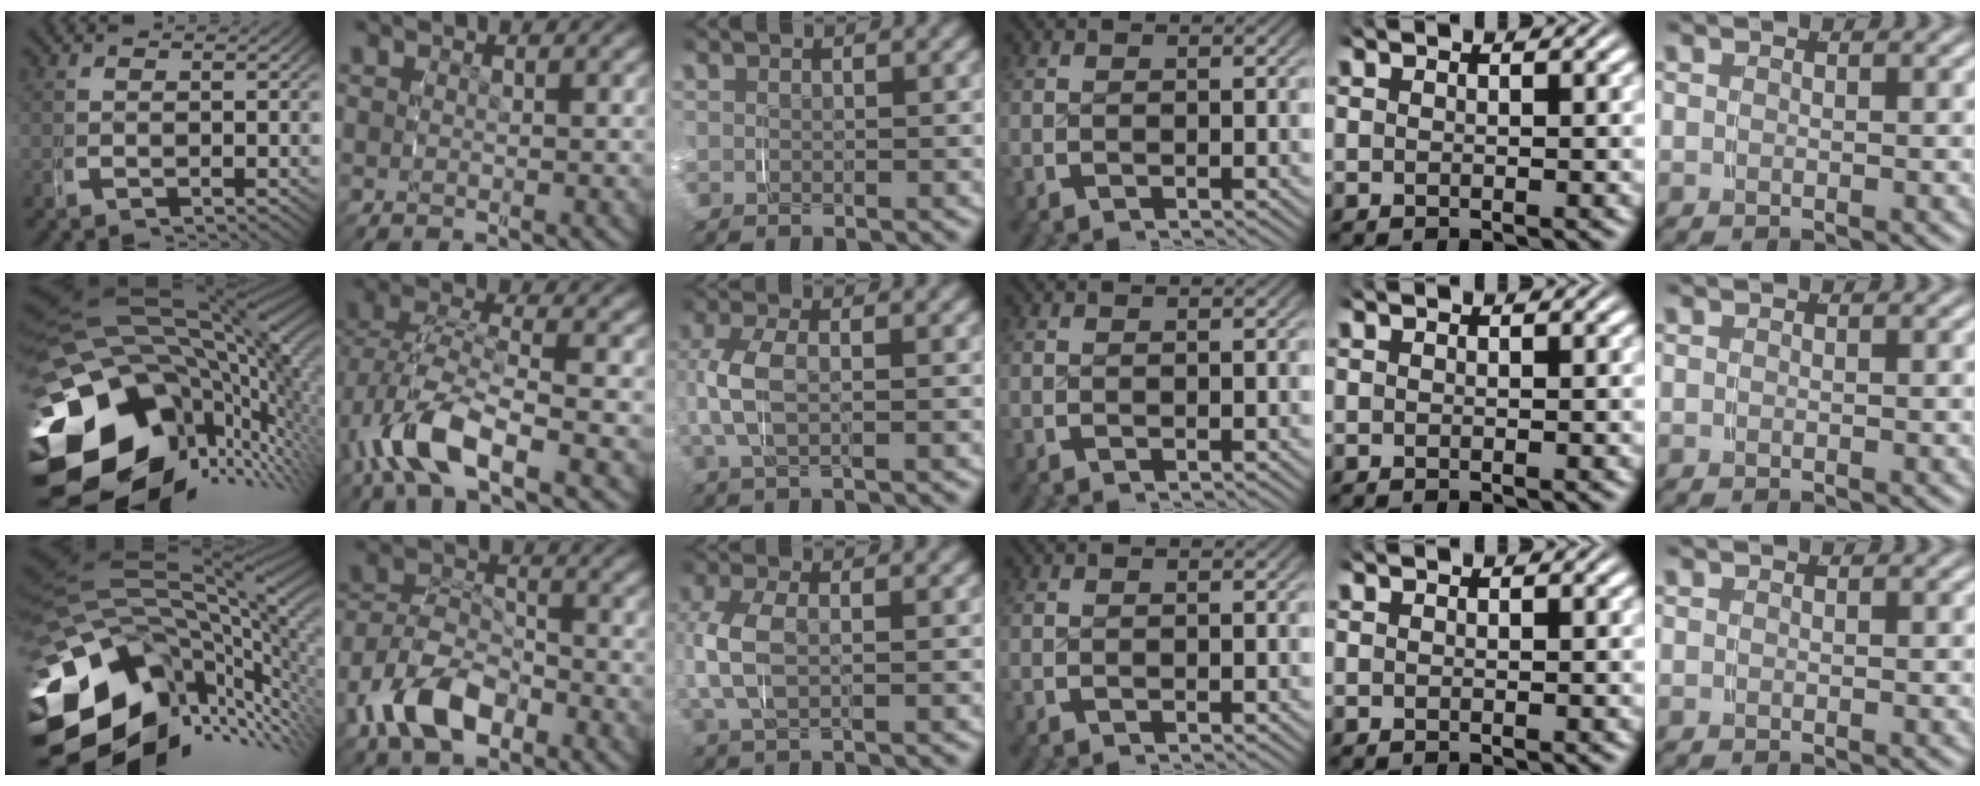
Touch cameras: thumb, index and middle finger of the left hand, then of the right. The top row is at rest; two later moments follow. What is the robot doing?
{"motion": "grasp_and_lifting", "object": "shoes"}